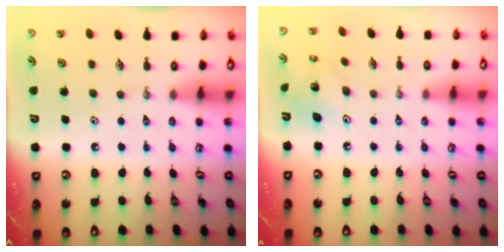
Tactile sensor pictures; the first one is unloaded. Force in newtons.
{"total": 6.9, "press": 6.9, "slide": 0.5}